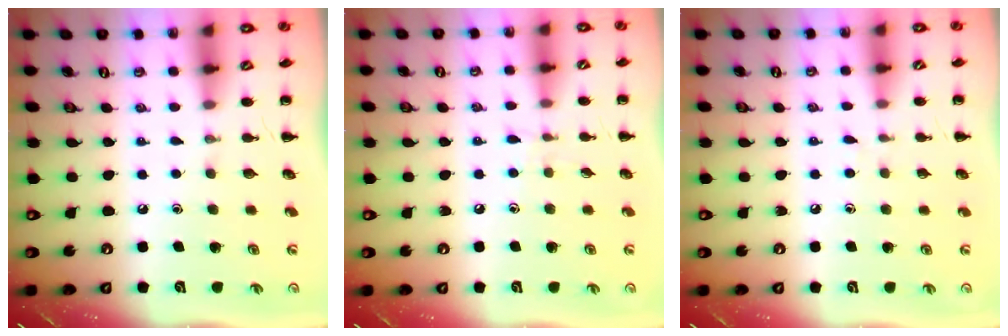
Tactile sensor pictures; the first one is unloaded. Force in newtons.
{"total": 3.6, "press": 3.2, "slide": 1.5}
{"total": 2.7, "press": 2.4, "slide": 1.4}